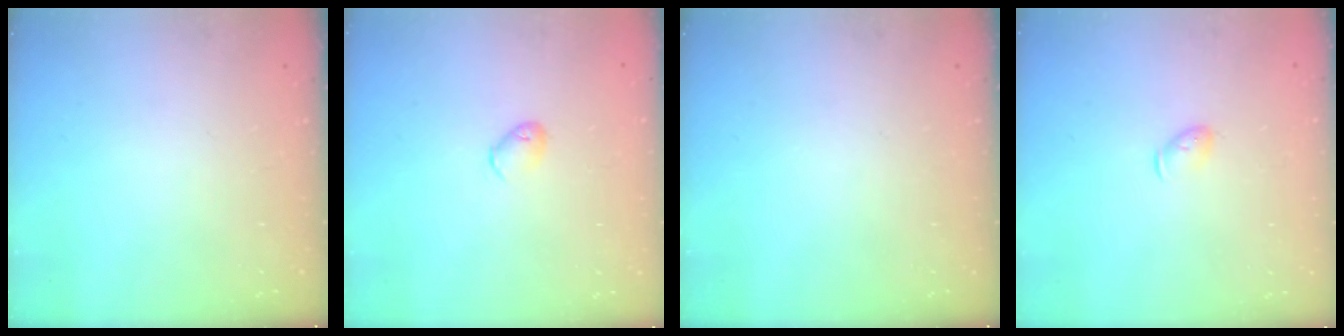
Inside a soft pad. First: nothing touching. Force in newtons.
{"total": 4.6, "press": 4.5, "slide": 1.1}
{"total": 0.0}
{"total": 3.9, "press": 3.8, "slide": 0.8}